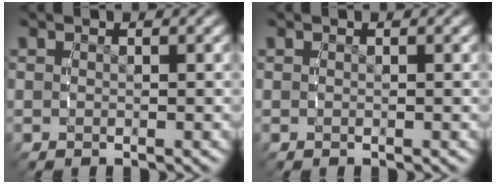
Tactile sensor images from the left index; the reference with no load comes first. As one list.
[{"total": 0.0}]